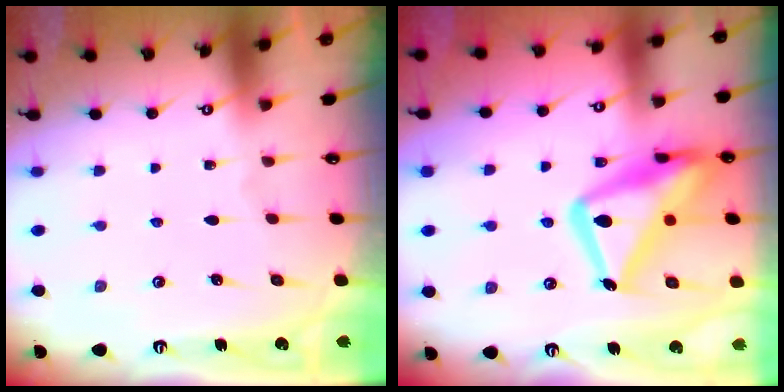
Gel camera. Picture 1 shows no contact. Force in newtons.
{"total": 22.0, "press": 21.9, "slide": 1.9}